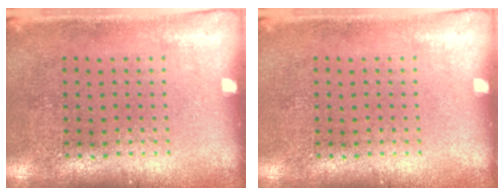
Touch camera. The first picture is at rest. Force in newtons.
{"total": 0.0}